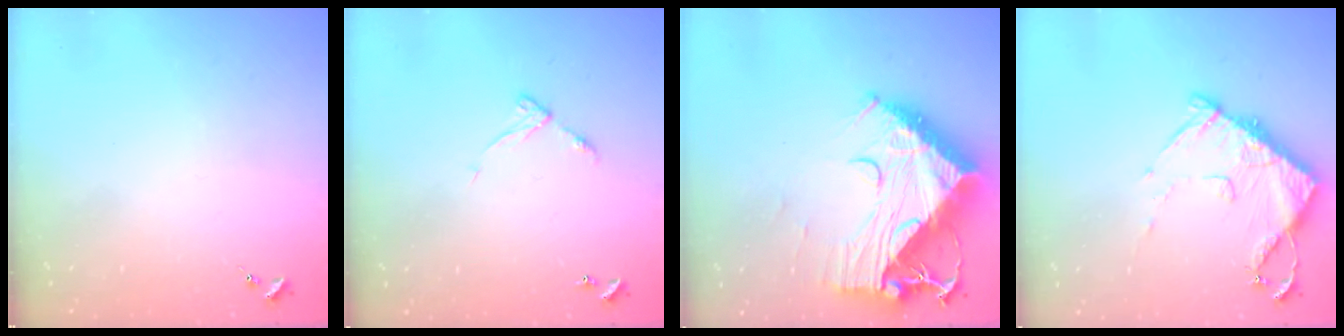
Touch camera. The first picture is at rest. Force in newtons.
{"total": 6.5, "press": 6.5, "slide": 0.5}
{"total": 21.2, "press": 21.1, "slide": 2.0}
{"total": 10.7, "press": 10.7, "slide": 1.3}